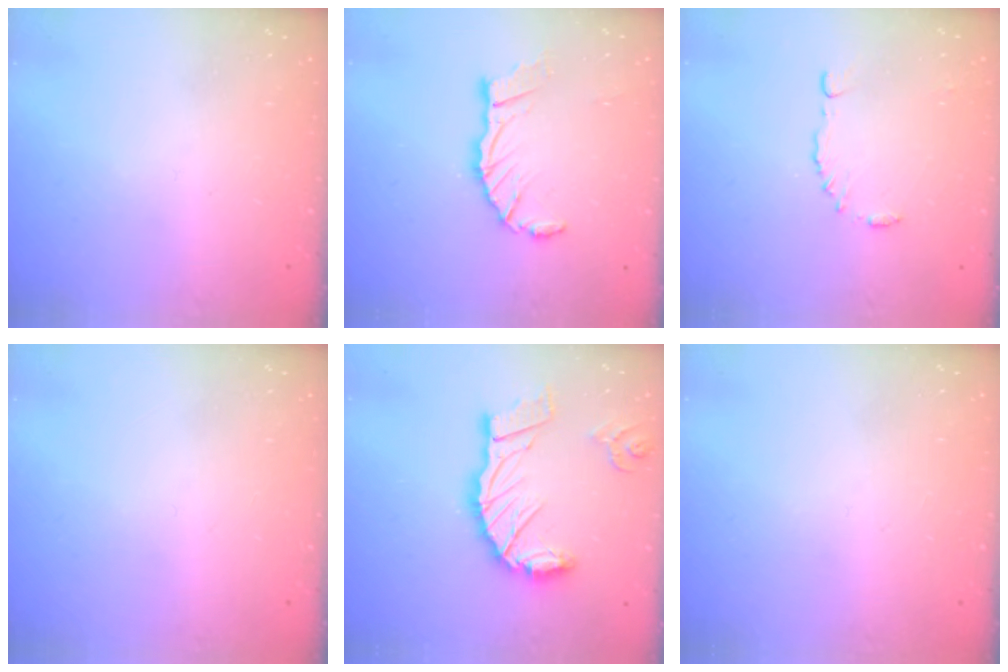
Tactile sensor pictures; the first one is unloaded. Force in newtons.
{"total": 9.6, "press": 9.5, "slide": 1.5}
{"total": 7.6, "press": 7.5, "slide": 0.4}
{"total": 0.0}
{"total": 17.6, "press": 17.4, "slide": 2.3}
{"total": 0.0}